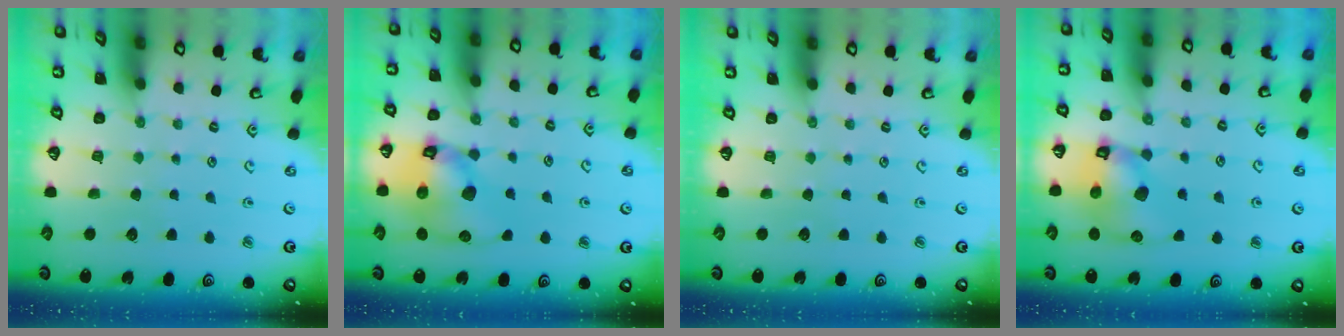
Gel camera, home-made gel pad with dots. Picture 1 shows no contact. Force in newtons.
{"total": 14.8, "press": 14.6, "slide": 2.2}
{"total": 0.0}
{"total": 11.1, "press": 11.0, "slide": 1.0}